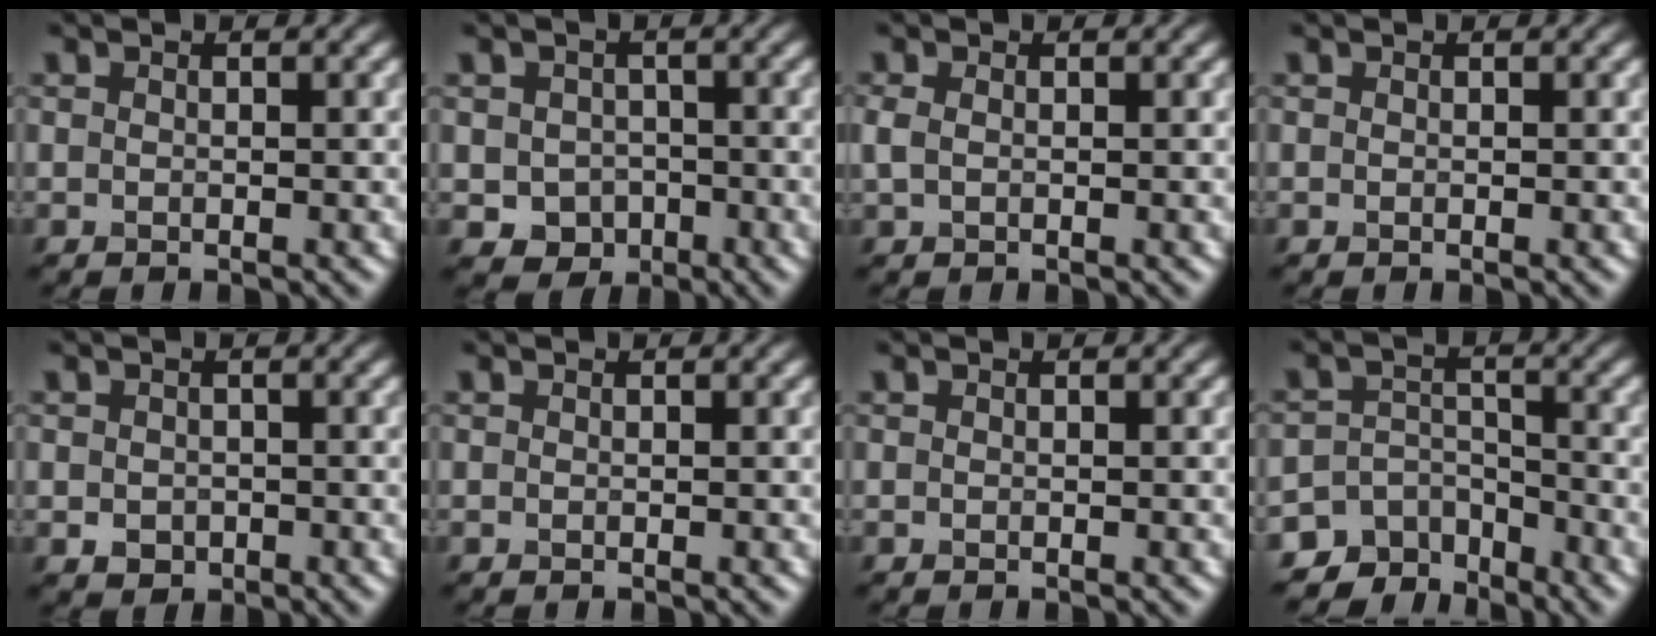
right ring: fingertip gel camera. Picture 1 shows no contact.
{"total": 3.0, "force": [-0.7, 2.7, 1.2], "torque": [-0.017, -0.006, -0.010]}
{"total": 1.0, "force": [0.3, 0.6, 0.8], "torque": [-0.022, 0.000, 0.003]}
{"total": 0.0}
{"total": 1.4, "force": [-0.1, 1.2, 0.7], "torque": [-0.011, -0.006, -0.004]}
{"total": 0.0}
{"total": 0.0}
{"total": 5.8, "force": [-4.8, 3.2, 0.6], "torque": [0.010, -0.004, -0.075]}